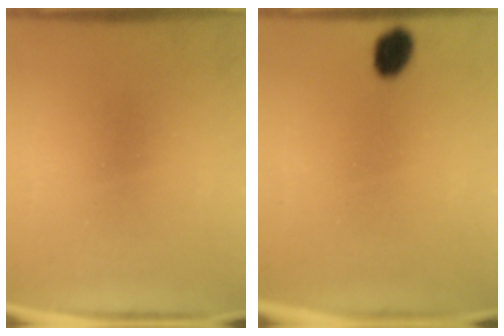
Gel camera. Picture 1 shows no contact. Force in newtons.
{"total": 2.3}